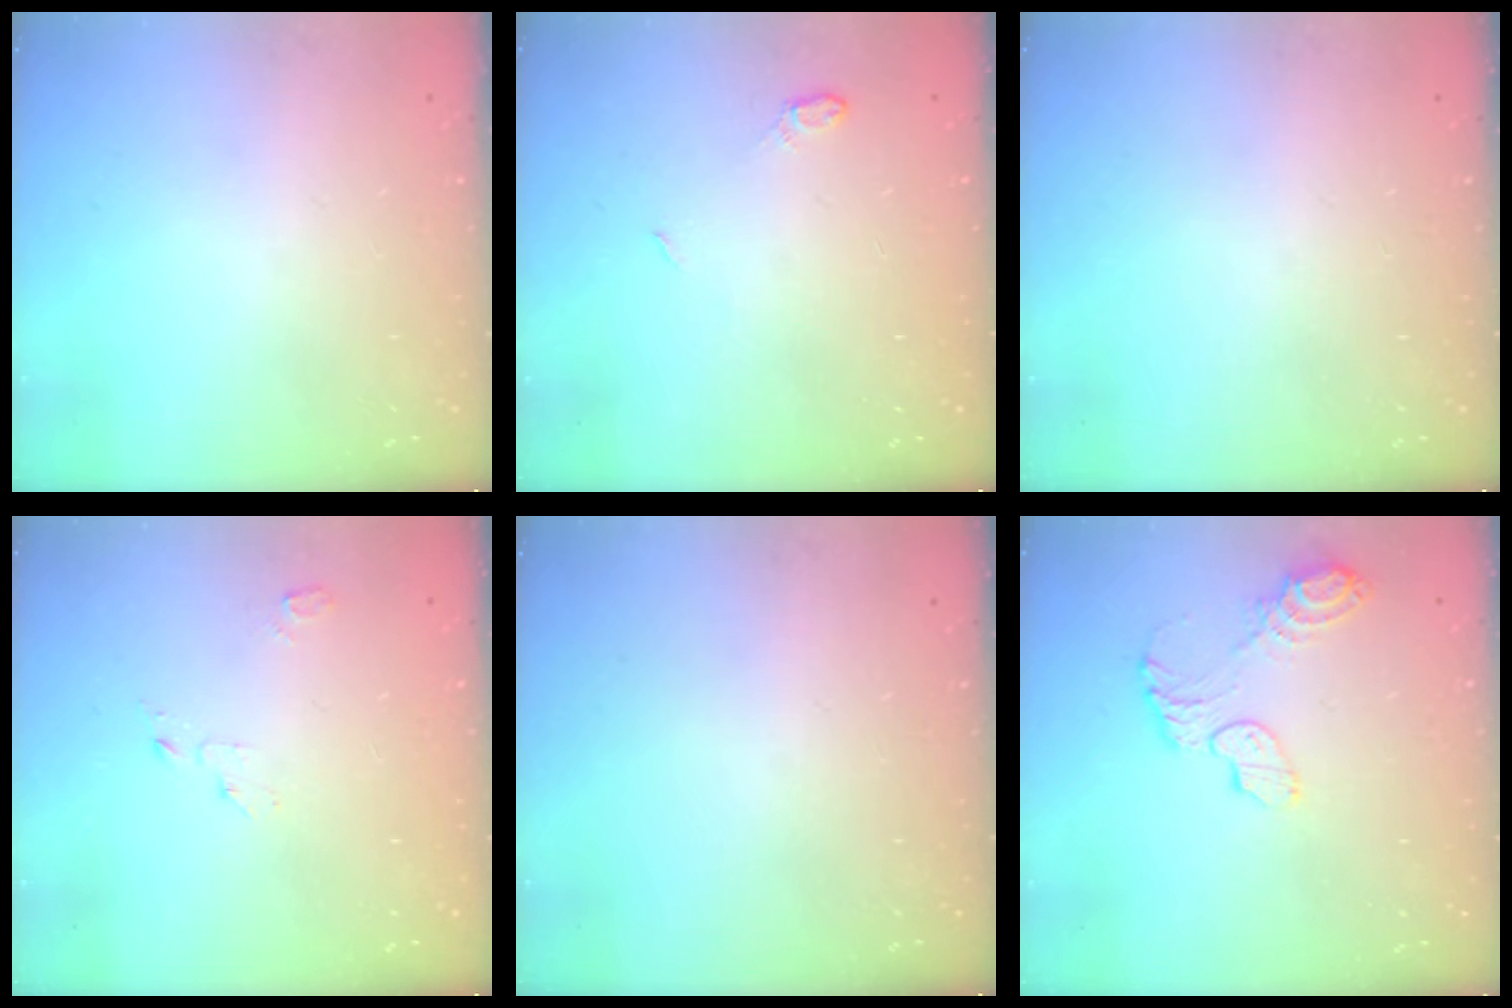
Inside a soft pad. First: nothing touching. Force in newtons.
{"total": 3.9, "press": 3.9, "slide": 0.6}
{"total": 0.0}
{"total": 2.6, "press": 2.6, "slide": 0.2}
{"total": 0.0}
{"total": 9.0, "press": 8.9, "slide": 0.6}